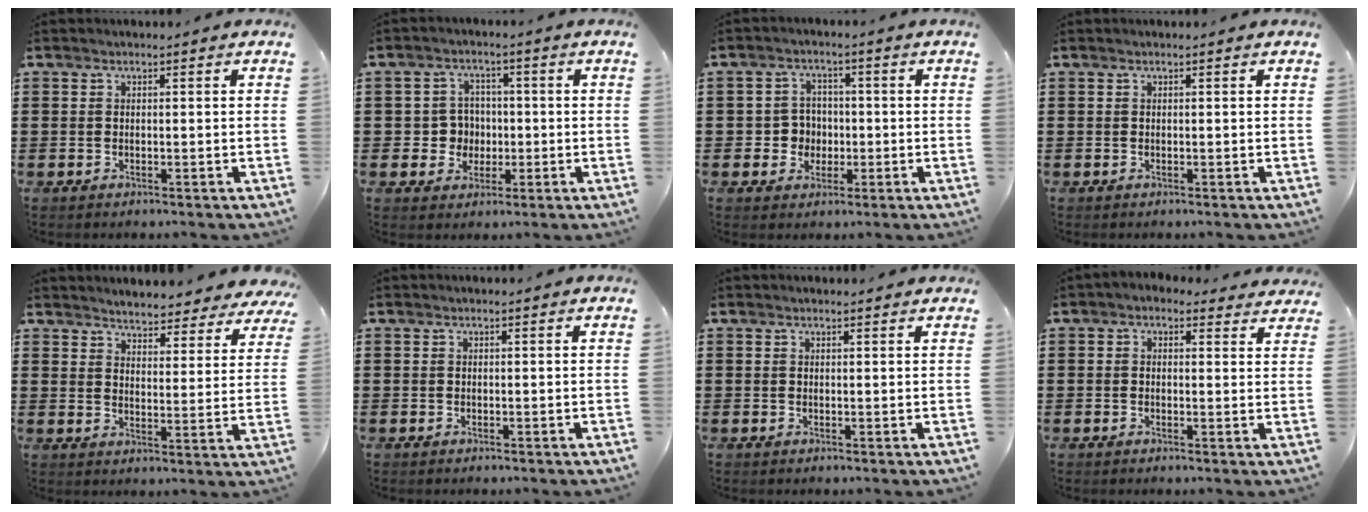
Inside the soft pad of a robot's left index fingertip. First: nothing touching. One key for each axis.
{"total": 4.6, "fx": -0.4, "fy": 4.4, "fz": 1.2, "tx": -0.032, "ty": 0.008, "tz": -0.012}
{"total": 4.1, "fx": -0.7, "fy": 3.9, "fz": 1.1, "tx": -0.036, "ty": 0.009, "tz": -0.016}
{"total": 0.0}
{"total": 4.2, "fx": 4.2, "fy": -0.1, "fz": 0.1, "tx": -0.016, "ty": -0.034, "tz": 0.069}
{"total": 0.0}
{"total": 0.6, "fx": 0.5, "fy": 0.0, "fz": 0.2, "tx": -0.005, "ty": 0.000, "tz": 0.011}
{"total": 1.5, "fx": 1.1, "fy": 0.9, "fz": 0.5, "tx": -0.014, "ty": 0.003, "tz": 0.020}